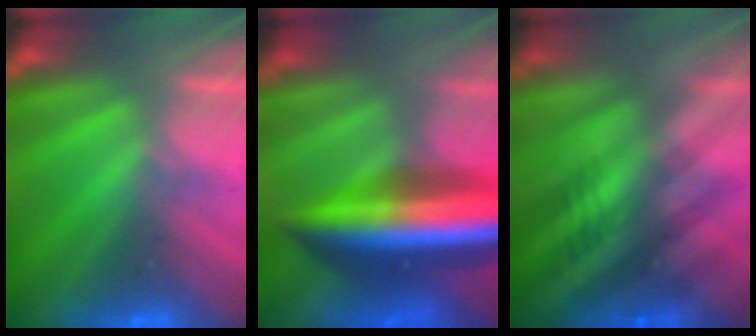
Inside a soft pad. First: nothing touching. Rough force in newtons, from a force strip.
{"total": 7.7}
{"total": 2.6}